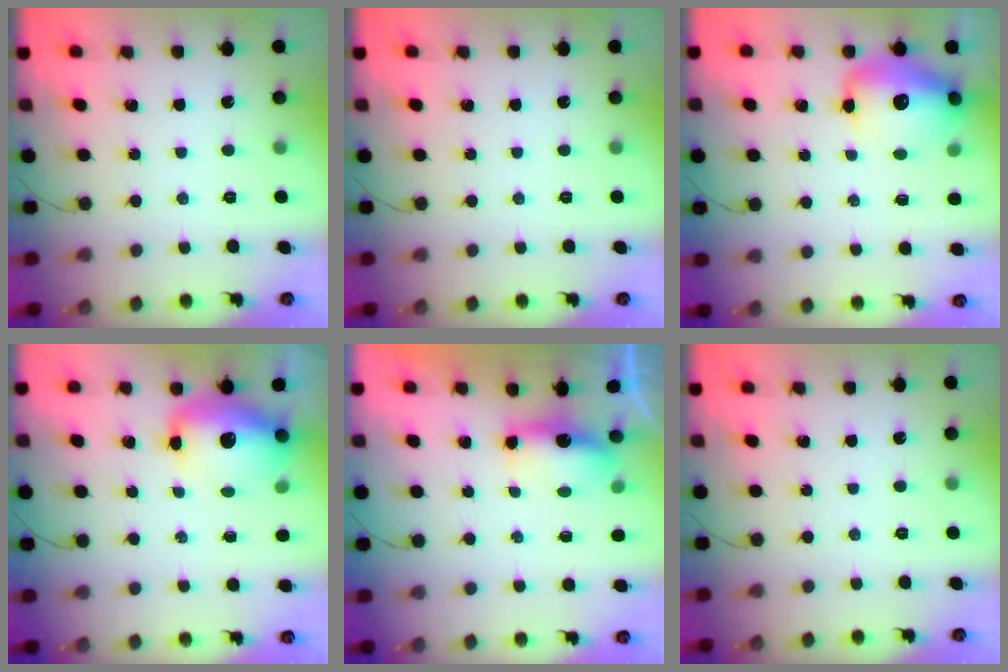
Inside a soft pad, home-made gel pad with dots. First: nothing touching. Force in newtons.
{"total": 0.0}
{"total": 14.9, "press": 14.4, "slide": 4.1}
{"total": 13.8, "press": 13.2, "slide": 4.1}
{"total": 6.8, "press": 6.7, "slide": 0.8}
{"total": 0.0}